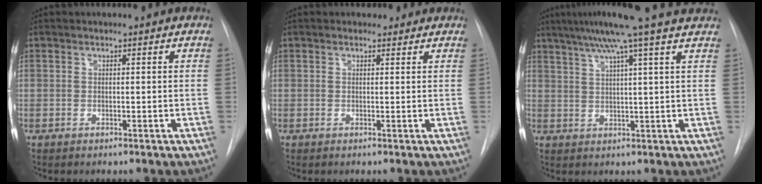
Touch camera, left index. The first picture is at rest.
{"total": 1.5, "force": [1.2, 0.9, 0.1], "torque": [0.003, 0.005, 0.012]}
{"total": 13.3, "force": [10.4, -1.8, 8.0], "torque": [-0.131, 0.018, 0.134]}